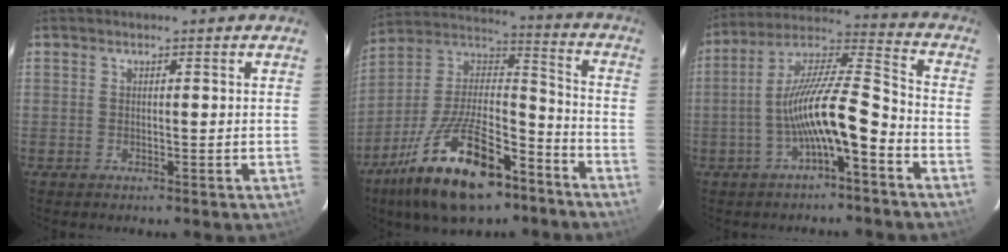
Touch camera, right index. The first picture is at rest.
{"total": 23.6, "force": [-14.0, 10.3, 16.0], "torque": [-0.308, 0.000, -0.229]}
{"total": 13.0, "force": [-5.3, 2.2, 11.7], "torque": [-0.225, 0.011, -0.095]}